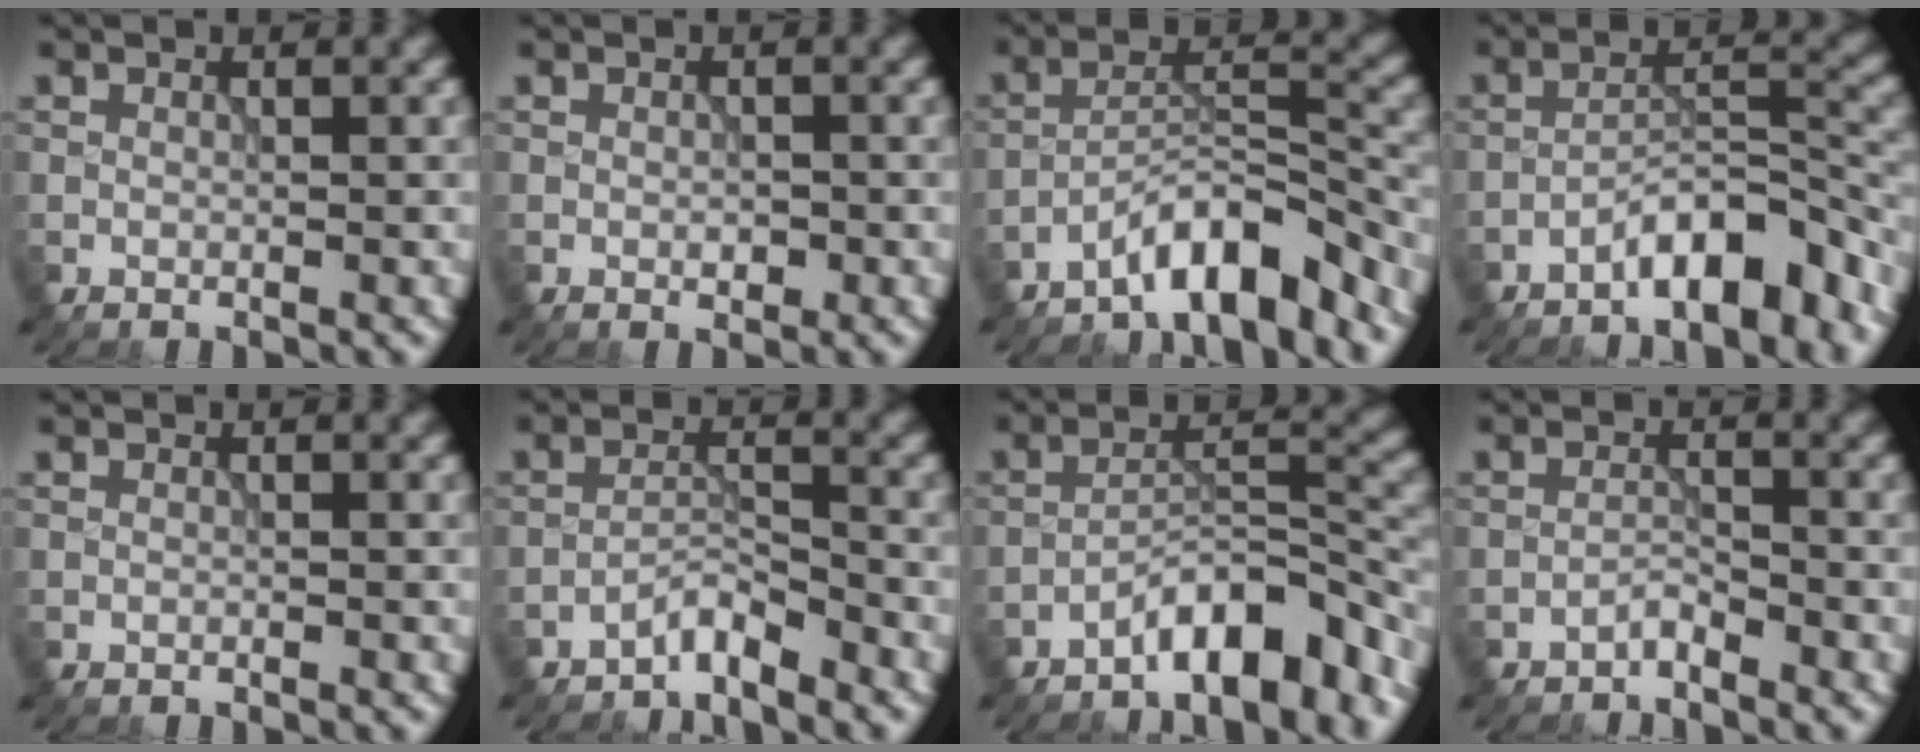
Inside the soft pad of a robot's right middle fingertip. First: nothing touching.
{"total": 1.0, "force": [-0.3, 0.6, 0.8], "torque": [-0.011, 0.000, -0.004]}
{"total": 6.6, "force": [-5.1, 1.3, 3.8], "torque": [-0.056, 0.011, -0.091]}
{"total": 6.4, "force": [-4.6, 1.7, 4.1], "torque": [-0.058, 0.015, -0.080]}
{"total": 0.0}
{"total": 2.4, "force": [-2.3, 0.2, 0.8], "torque": [-0.011, 0.011, -0.046]}
{"total": 7.1, "force": [-5.2, 1.8, 4.5], "torque": [-0.063, 0.015, -0.090]}
{"total": 1.2, "force": [-1.2, 0.1, 0.4], "torque": [-0.005, 0.007, -0.024]}